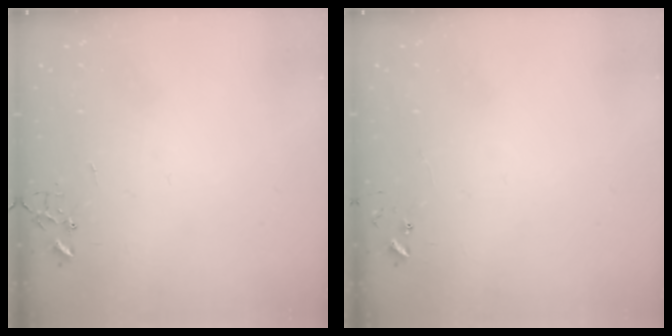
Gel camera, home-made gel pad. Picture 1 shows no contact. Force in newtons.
{"total": 4.7, "press": 4.7, "slide": 0.5}